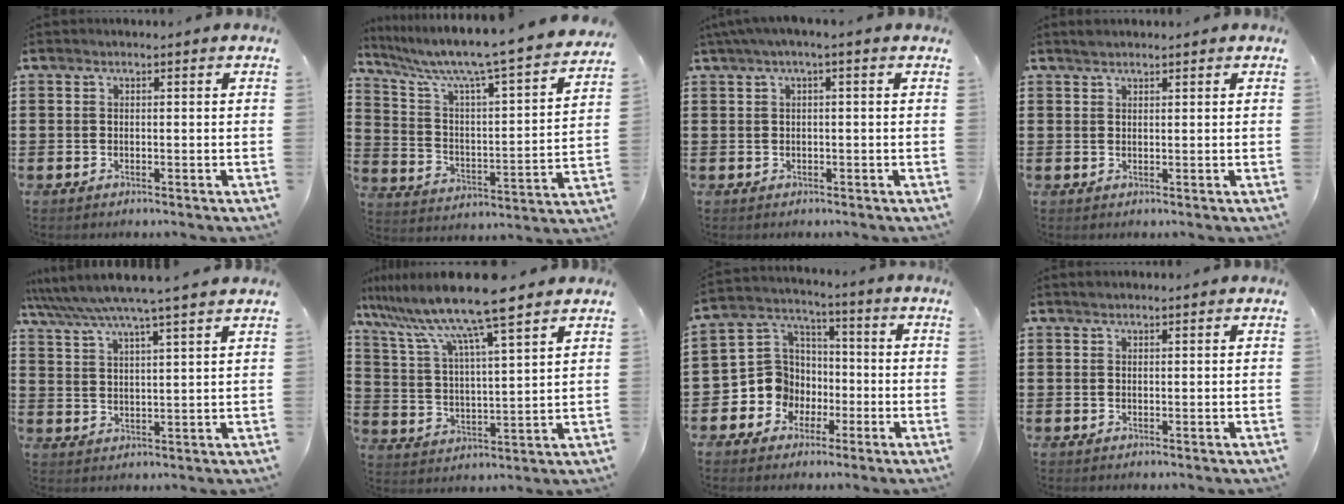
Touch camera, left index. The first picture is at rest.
{"total": 7.2, "force": [6.1, -0.1, 3.9], "torque": [-0.104, -0.056, 0.092]}
{"total": 1.5, "force": [-0.4, 0.2, 1.4], "torque": [-0.029, -0.005, -0.012]}
{"total": 1.3, "force": [1.2, 0.4, 0.3], "torque": [-0.008, 0.002, 0.023]}
{"total": 6.1, "force": [5.5, -0.4, 2.6], "torque": [-0.070, -0.027, 0.094]}
{"total": 10.8, "force": [9.3, -0.2, 5.4], "torque": [-0.141, -0.051, 0.157]}
{"total": 8.5, "force": [-2.0, 8.1, 1.5], "torque": [-0.088, 0.004, -0.040]}
{"total": 0.8, "force": [0.8, 0.3, 0.3], "torque": [-0.006, 0.002, 0.014]}